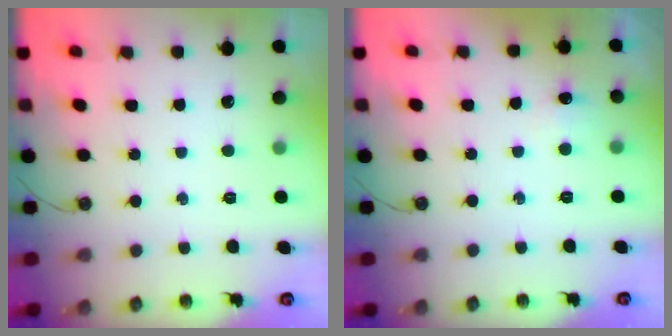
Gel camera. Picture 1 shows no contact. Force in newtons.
{"total": 5.0, "press": 4.9, "slide": 1.1}